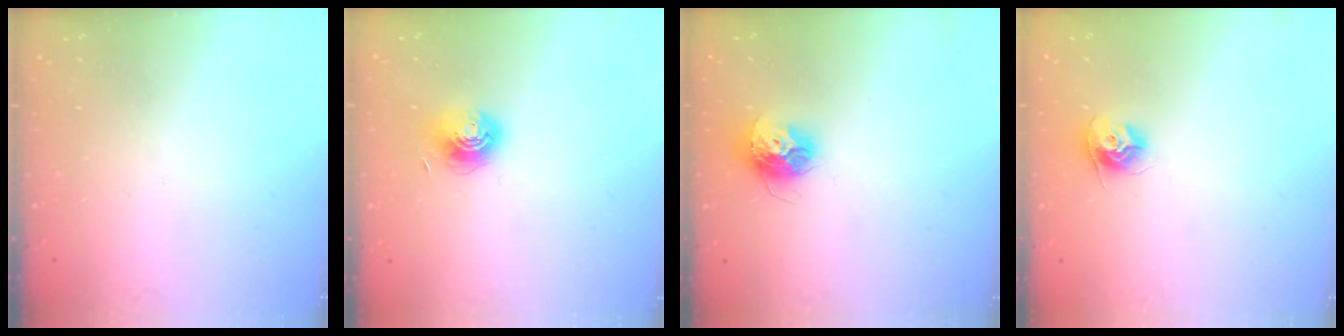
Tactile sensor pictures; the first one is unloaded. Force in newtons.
{"total": 7.0, "press": 7.0, "slide": 0.5}
{"total": 11.3, "press": 11.3, "slide": 1.0}
{"total": 9.7, "press": 9.7, "slide": 0.5}